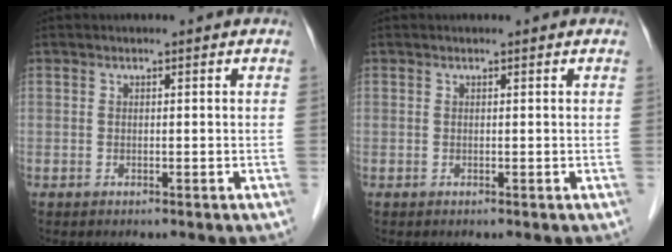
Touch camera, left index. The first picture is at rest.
{"total": 0.6, "force": [0.6, 0.1, 0.1], "torque": [-0.004, 0.004, 0.006]}